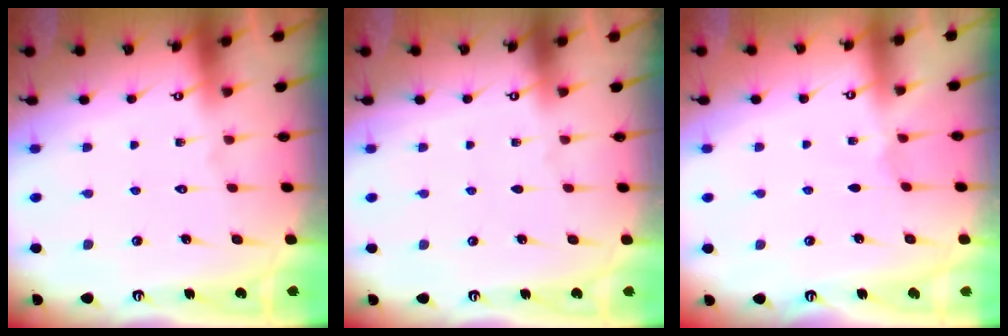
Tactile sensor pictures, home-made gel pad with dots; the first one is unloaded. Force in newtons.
{"total": 0.0}
{"total": 1.1, "press": 1.0, "slide": 0.2}